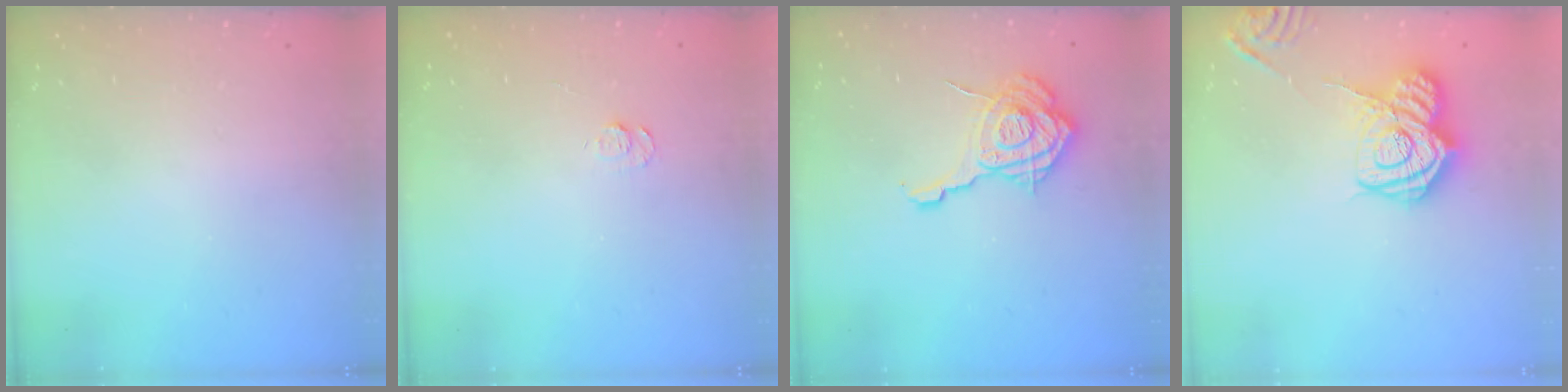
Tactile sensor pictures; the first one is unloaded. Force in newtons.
{"total": 4.3, "press": 4.2, "slide": 0.5}
{"total": 16.4, "press": 16.4, "slide": 1.5}
{"total": 15.8, "press": 15.8, "slide": 1.0}